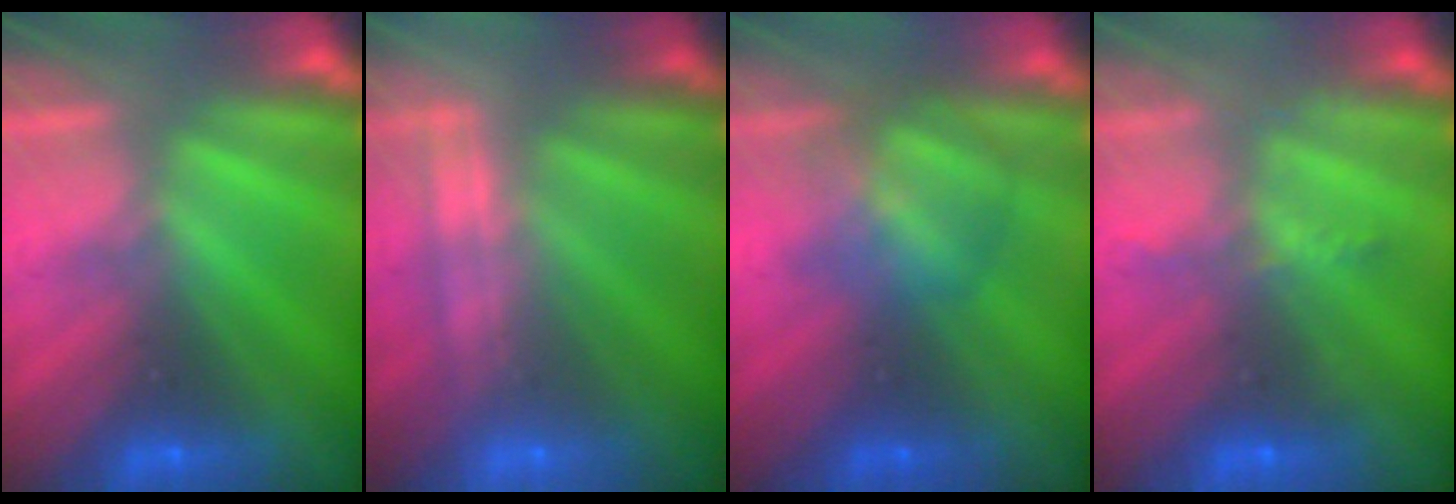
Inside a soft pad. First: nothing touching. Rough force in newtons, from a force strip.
{"total": 2.3}
{"total": 3.0}
{"total": 2.3}